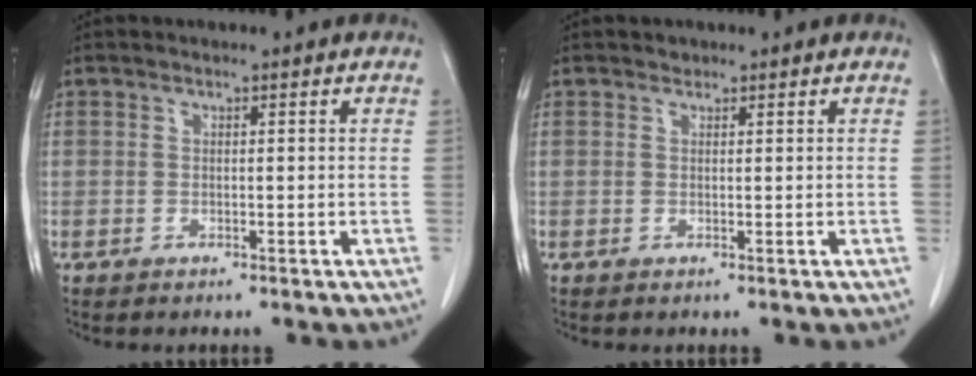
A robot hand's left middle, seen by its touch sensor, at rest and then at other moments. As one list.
[{"total": 0.6, "force": [0.5, 0.3, 0.0], "torque": [-0.005, -0.003, 0.007]}]